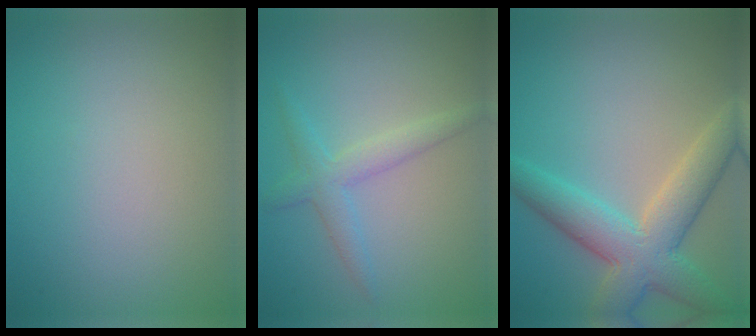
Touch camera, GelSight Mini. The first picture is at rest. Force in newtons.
{"total": 2.6, "press": 2.6, "slide": 0.1}
{"total": 6.6, "press": 6.6, "slide": 0.6}